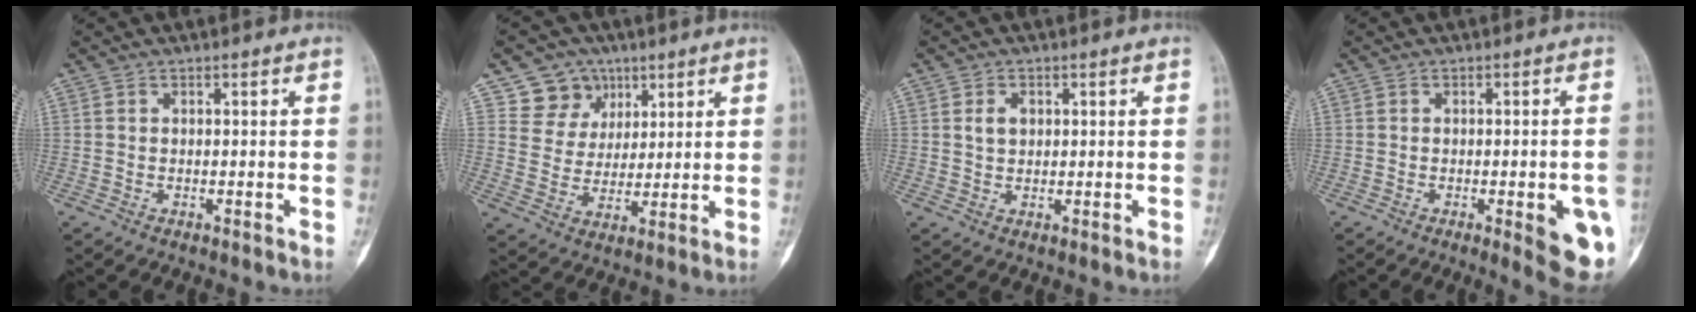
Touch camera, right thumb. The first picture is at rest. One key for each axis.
{"total": 9.0, "fx": 4.9, "fy": 7.4, "fz": 1.5, "tx": 0.014, "ty": -0.026, "tz": 0.091}
{"total": 2.7, "fx": 0.8, "fy": 2.0, "fz": 1.6, "tx": -0.022, "ty": -0.001, "tz": 0.015}
{"total": 8.9, "fx": -2.8, "fy": 2.7, "fz": 8.0, "tx": -0.077, "ty": -0.003, "tz": -0.026}